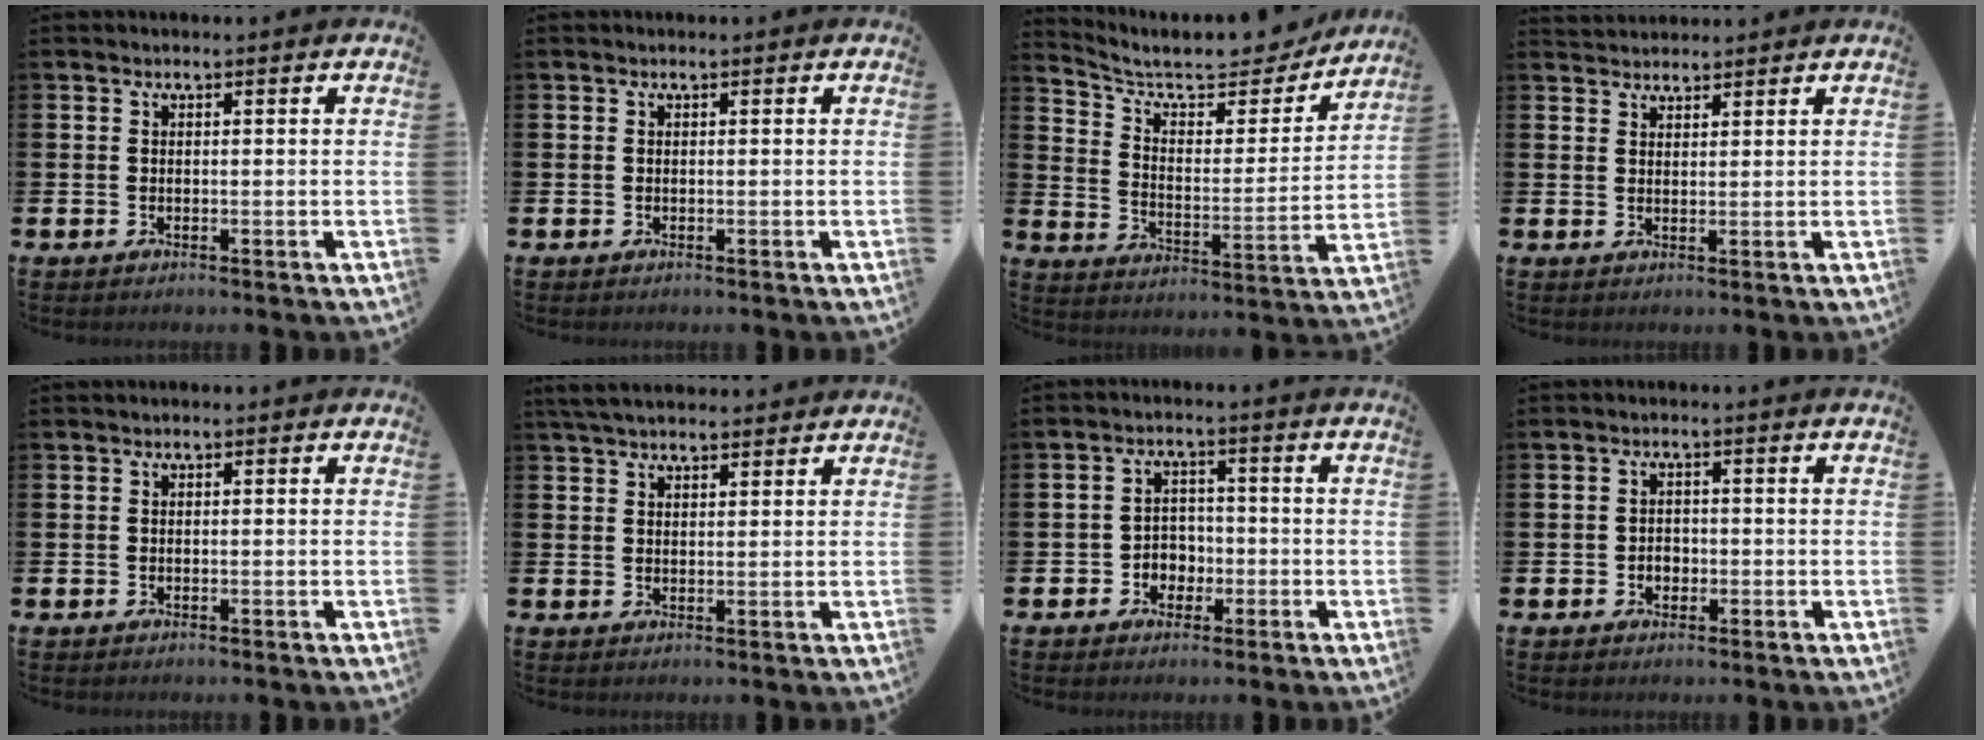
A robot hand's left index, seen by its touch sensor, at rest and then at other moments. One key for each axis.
{"total": 0.0}
{"total": 9.1, "fx": 7.9, "fy": 3.1, "fz": 3.3, "tx": -0.090, "ty": -0.058, "tz": 0.131}
{"total": 2.4, "fx": 2.3, "fy": 0.6, "fz": -0.1, "tx": 0.009, "ty": -0.009, "tz": 0.040}
{"total": 0.0}
{"total": 4.1, "fx": 3.7, "fy": 1.0, "fz": 1.3, "tx": -0.035, "ty": -0.007, "tz": 0.070}
{"total": 3.2, "fx": -1.5, "fy": 2.7, "fz": 0.9, "tx": -0.024, "ty": 0.005, "tz": -0.037}
{"total": 1.9, "fx": -0.6, "fy": 1.6, "fz": 0.9, "tx": -0.009, "ty": 0.001, "tz": -0.016}